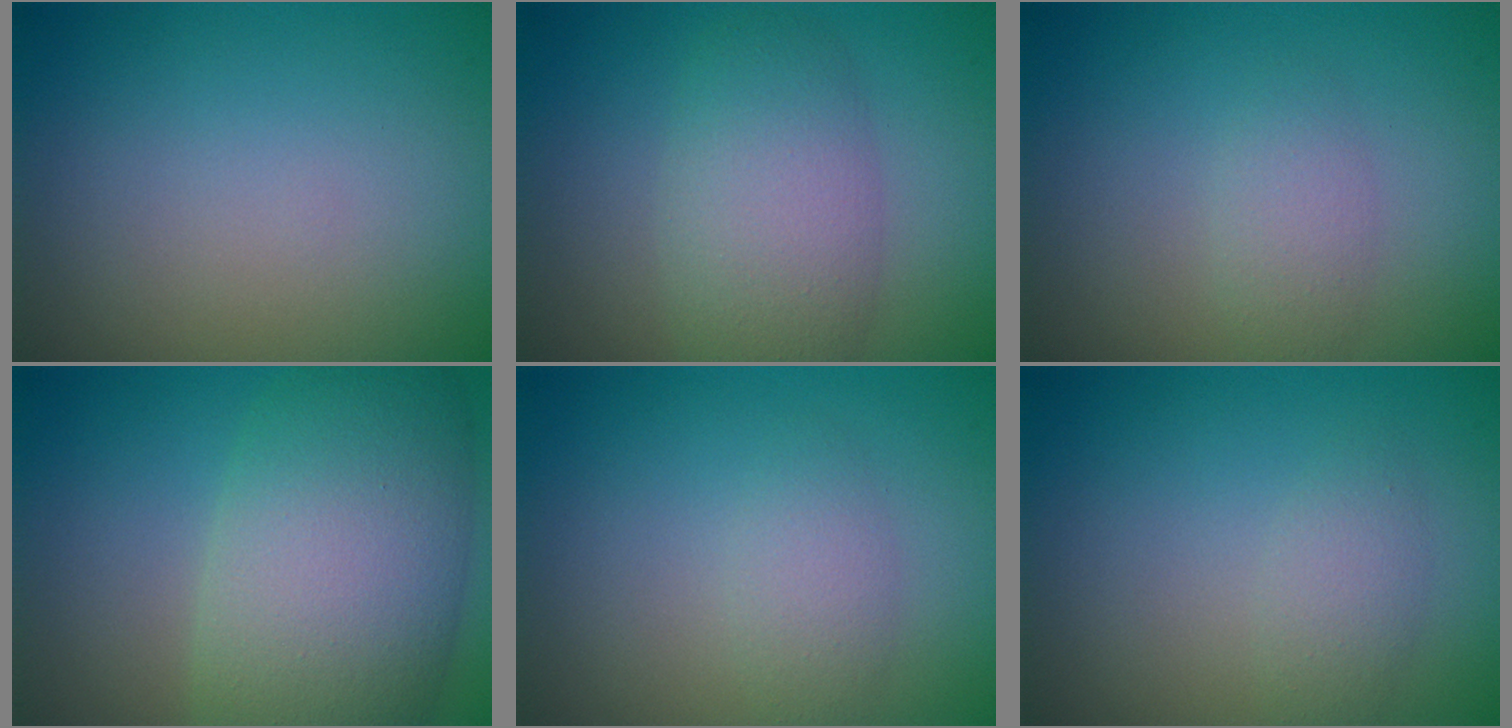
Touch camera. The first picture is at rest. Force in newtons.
{"total": 5.2, "press": 5.2, "slide": 0.2}
{"total": 1.6, "press": 1.6, "slide": 0.2}
{"total": 10.1, "press": 10.0, "slide": 0.5}
{"total": 1.8, "press": 1.8, "slide": 0.0}
{"total": 1.6, "press": 1.6, "slide": 0.1}